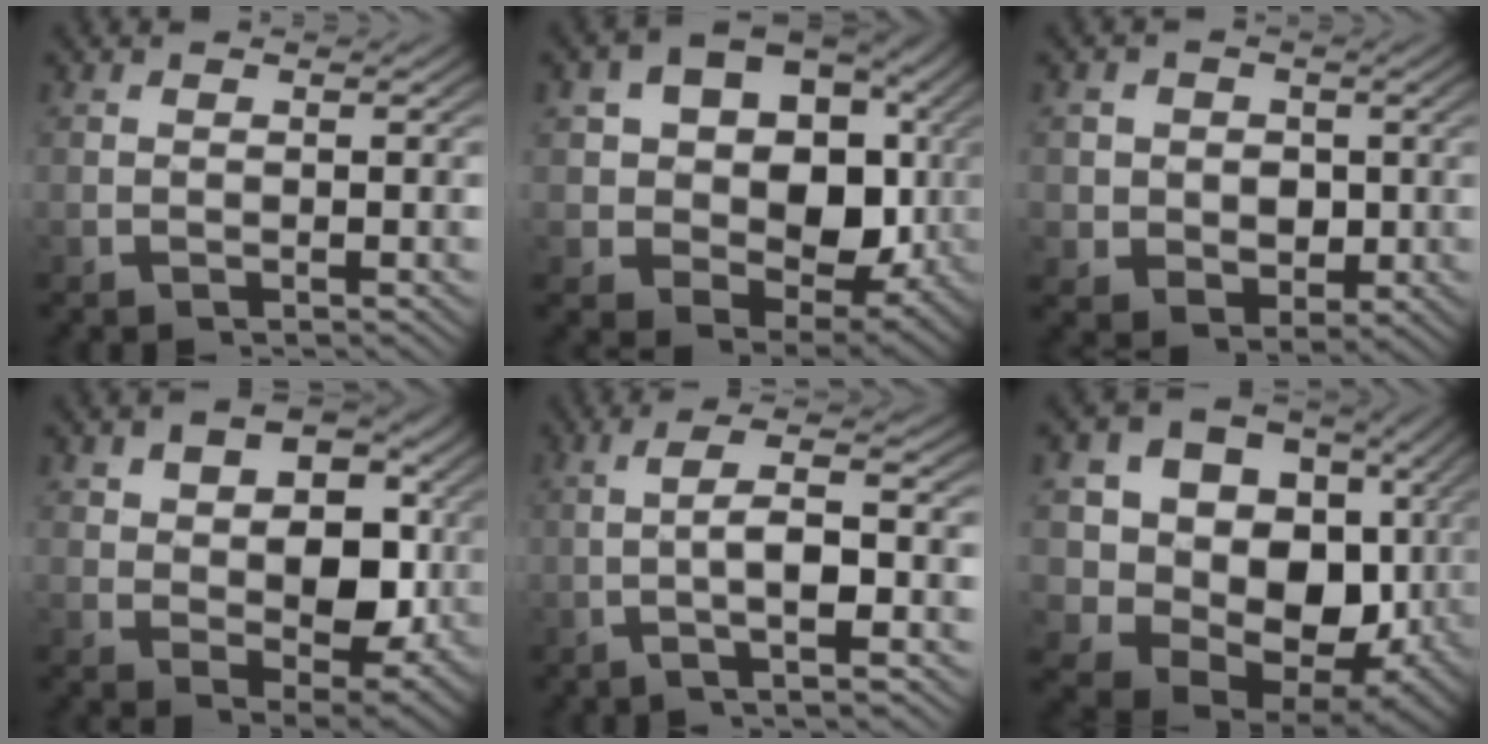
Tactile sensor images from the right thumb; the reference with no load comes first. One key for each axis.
{"total": 15.8, "fx": 1.7, "fy": 12.2, "fz": 9.8, "tx": -0.201, "ty": -0.048, "tz": 0.038}
{"total": 6.0, "fx": 0.1, "fy": 5.2, "fz": 3.0, "tx": -0.063, "ty": -0.035, "tz": 0.018}
{"total": 8.8, "fx": 1.4, "fy": 5.9, "fz": 6.3, "tx": -0.106, "ty": -0.032, "tz": 0.036}
{"total": 6.9, "fx": 0.1, "fy": 2.0, "fz": 6.6, "tx": -0.109, "ty": 0.009, "tz": -0.003}
{"total": 21.0, "fx": 0.4, "fy": 16.5, "fz": 13.0, "tx": -0.254, "ty": -0.051, "tz": 0.008}